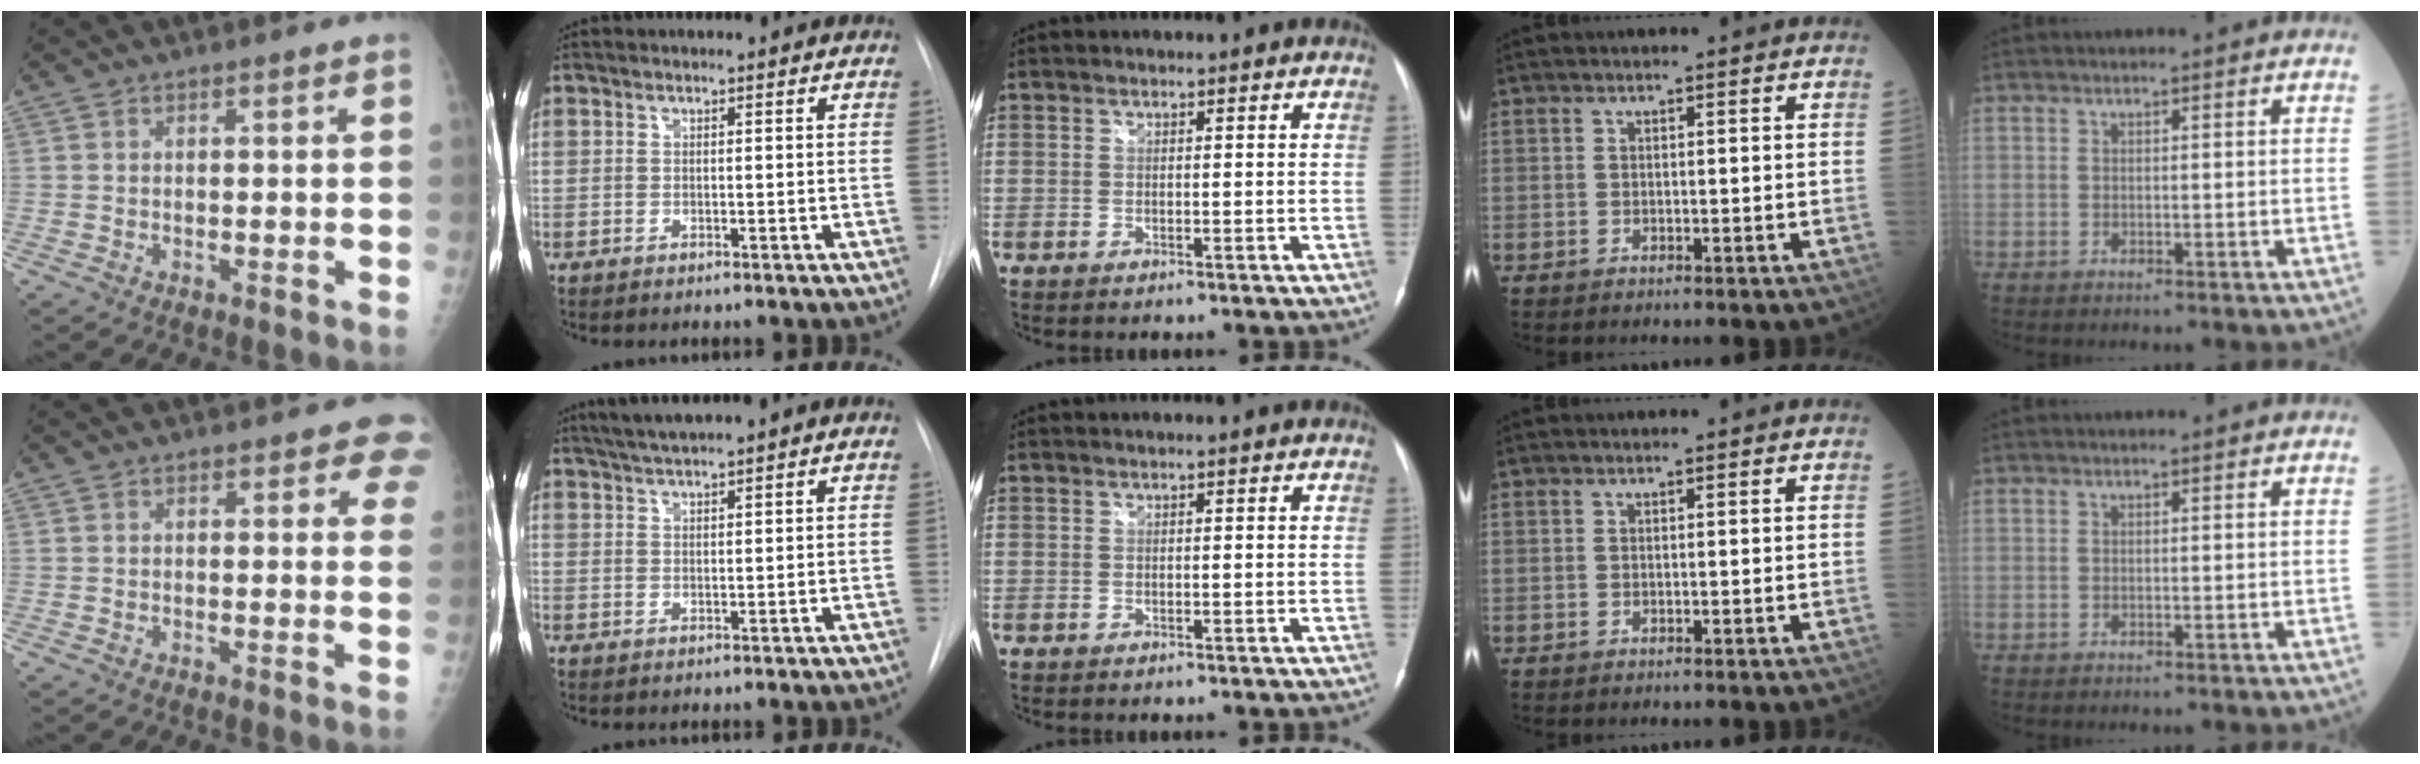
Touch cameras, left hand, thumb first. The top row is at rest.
{"thumb": {"total": 5.0, "force": [3.8, 2.2, 2.4], "torque": [0.010, -0.011, 0.029]}, "index": {"total": 4.3, "force": [3.5, -0.4, 2.5], "torque": [-0.049, 0.018, 0.066]}}